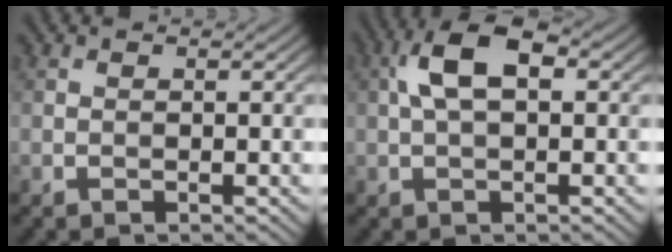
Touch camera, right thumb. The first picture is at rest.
{"total": 6.5, "force": [1.3, 3.1, 5.5], "torque": [-0.116, 0.015, 0.018]}